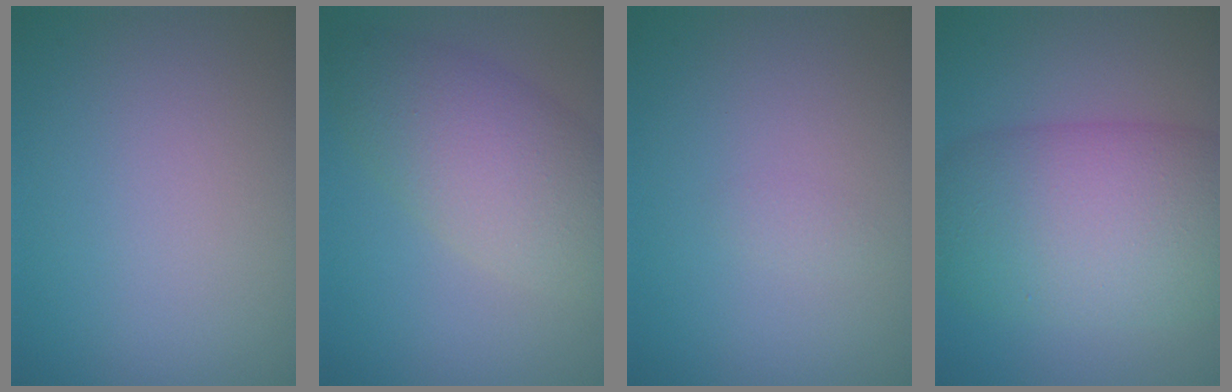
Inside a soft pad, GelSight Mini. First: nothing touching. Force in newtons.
{"total": 6.4, "press": 6.3, "slide": 0.5}
{"total": 0.6, "press": 0.6, "slide": 0.0}
{"total": 10.7, "press": 10.7, "slide": 0.3}